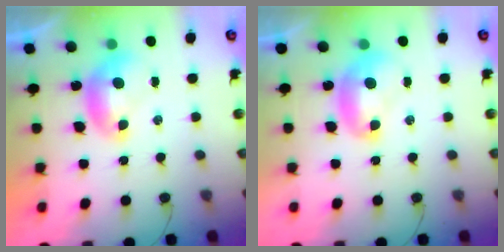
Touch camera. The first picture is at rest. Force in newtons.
{"total": 1.9, "press": 1.9, "slide": 0.2}